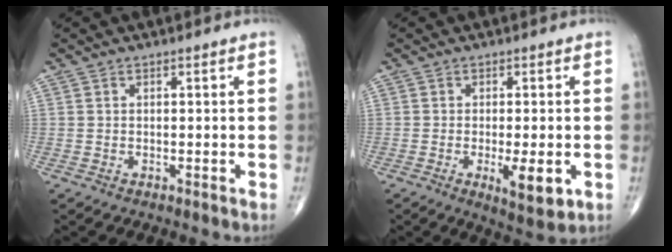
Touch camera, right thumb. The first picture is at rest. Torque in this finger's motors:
{"motor_torque": [0.73, 1.18, 0.01, -0.11, 0.17]}